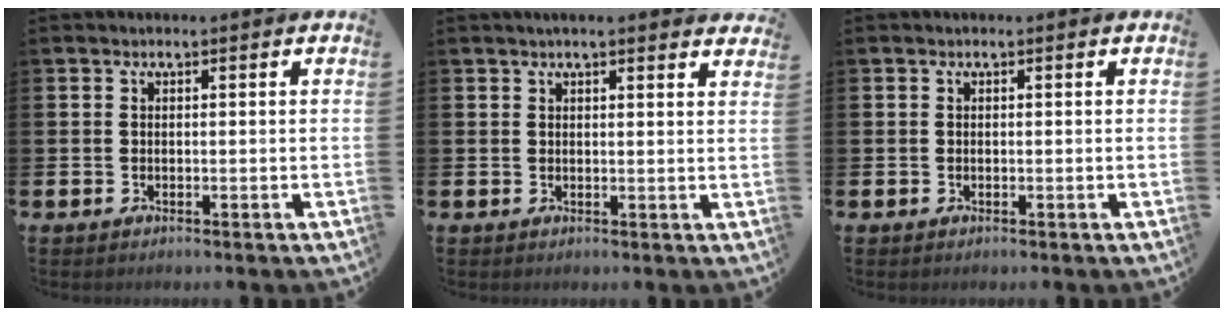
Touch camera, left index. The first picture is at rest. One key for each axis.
{"total": 2.5, "fx": 2.4, "fy": 0.1, "fz": 0.7, "tx": -0.008, "ty": -0.009, "tz": 0.042}
{"total": 0.0}